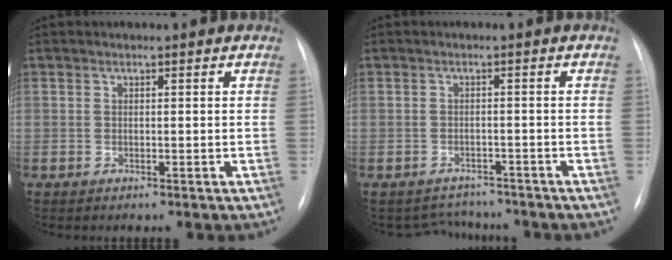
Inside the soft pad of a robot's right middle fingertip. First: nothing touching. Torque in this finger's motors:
{"motor_torque": [-0.50, -0.34, -0.28, -0.05]}